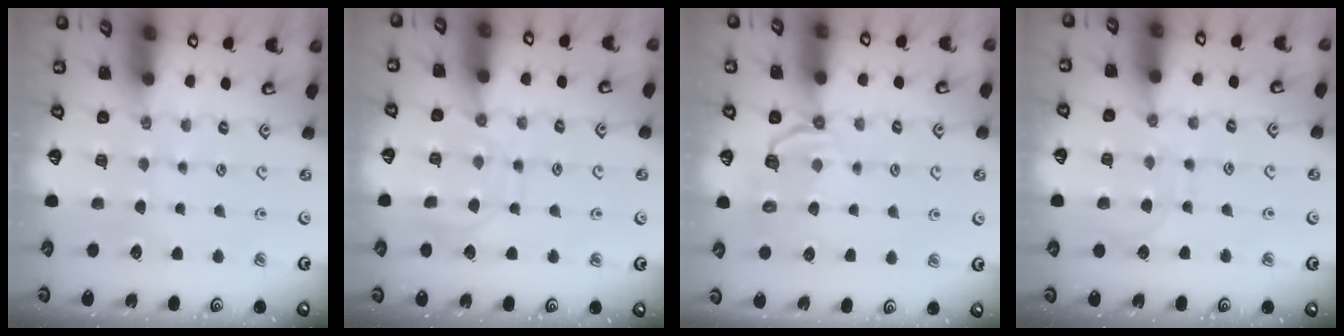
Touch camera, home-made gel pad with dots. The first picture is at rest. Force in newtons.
{"total": 9.4, "press": 9.4, "slide": 0.7}
{"total": 4.2, "press": 3.5, "slide": 2.2}
{"total": 7.6, "press": 7.5, "slide": 0.7}